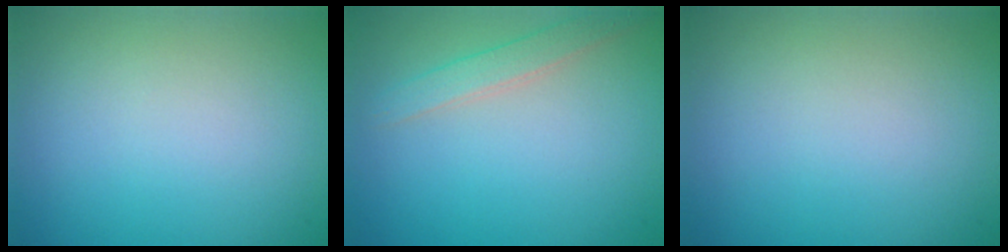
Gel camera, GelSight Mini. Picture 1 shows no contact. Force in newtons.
{"total": 1.9, "press": 1.9, "slide": 0.1}
{"total": 0.0}